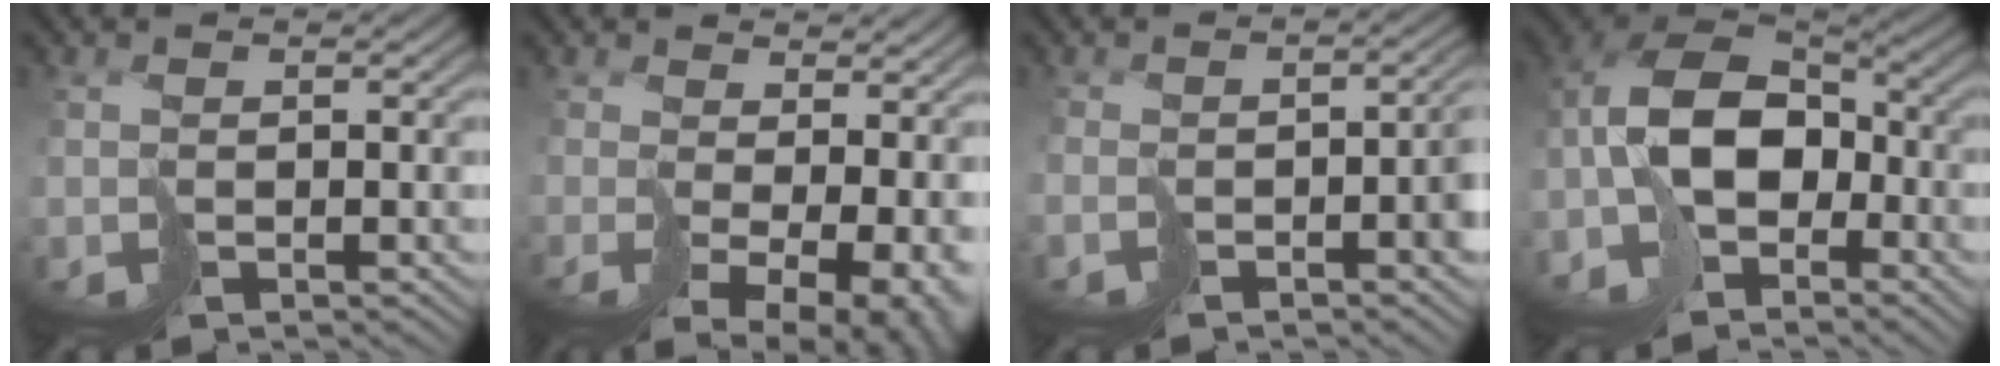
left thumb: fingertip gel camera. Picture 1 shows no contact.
{"total": 8.9, "force": [-1.4, 4.4, 7.6], "torque": [-0.139, -0.040, 0.015]}
{"total": 3.8, "force": [-2.8, 0.7, 2.5], "torque": [-0.021, -0.002, -0.043]}
{"total": 9.4, "force": [-3.9, 5.9, 6.2], "torque": [-0.119, -0.008, -0.085]}